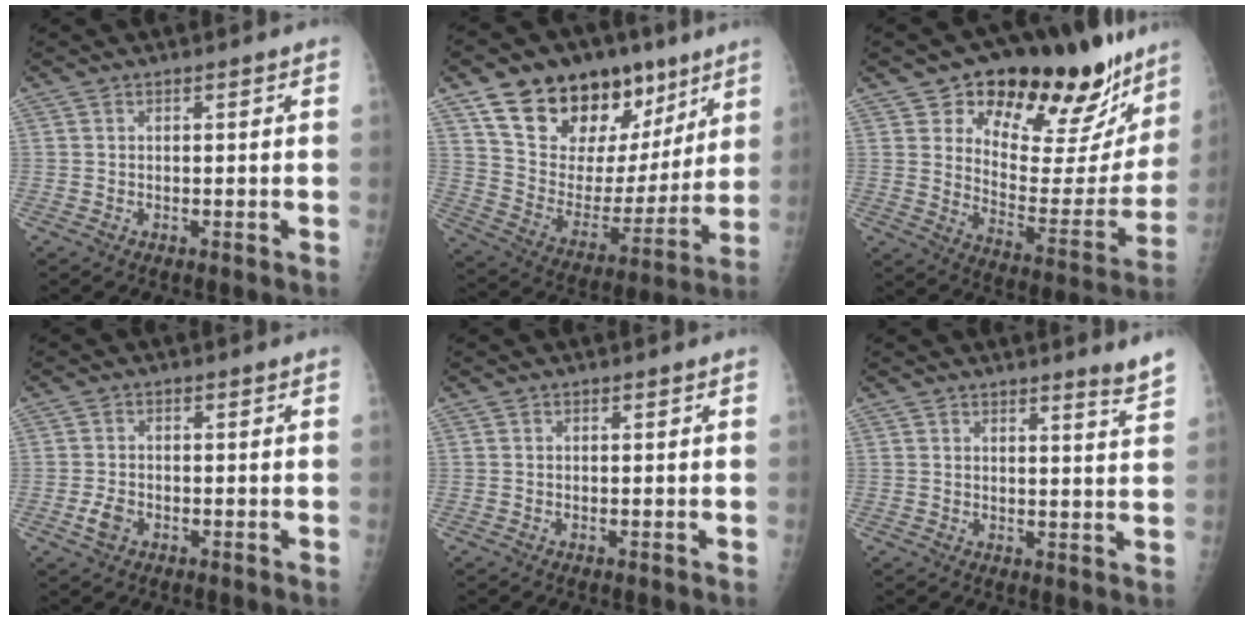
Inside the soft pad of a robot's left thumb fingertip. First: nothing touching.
{"total": 25.1, "force": [14.8, 14.6, 14.0], "torque": [-0.177, -0.028, 0.254]}
{"total": 27.0, "force": [19.4, 11.9, 14.5], "torque": [-0.156, -0.096, 0.274]}
{"total": 2.8, "force": [-1.0, 2.0, 1.8], "torque": [-0.035, 0.001, -0.019]}
{"total": 0.0}
{"total": 4.0, "force": [3.5, -0.4, 2.0], "torque": [-0.028, -0.040, 0.041]}